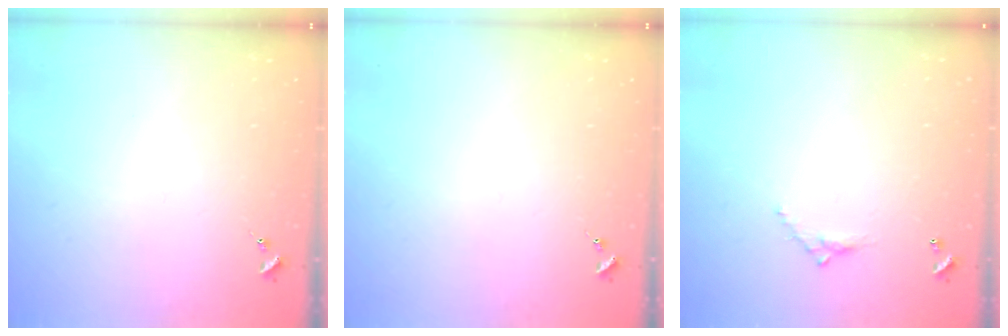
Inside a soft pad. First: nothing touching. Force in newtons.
{"total": 0.0}
{"total": 4.6, "press": 4.6, "slide": 0.3}